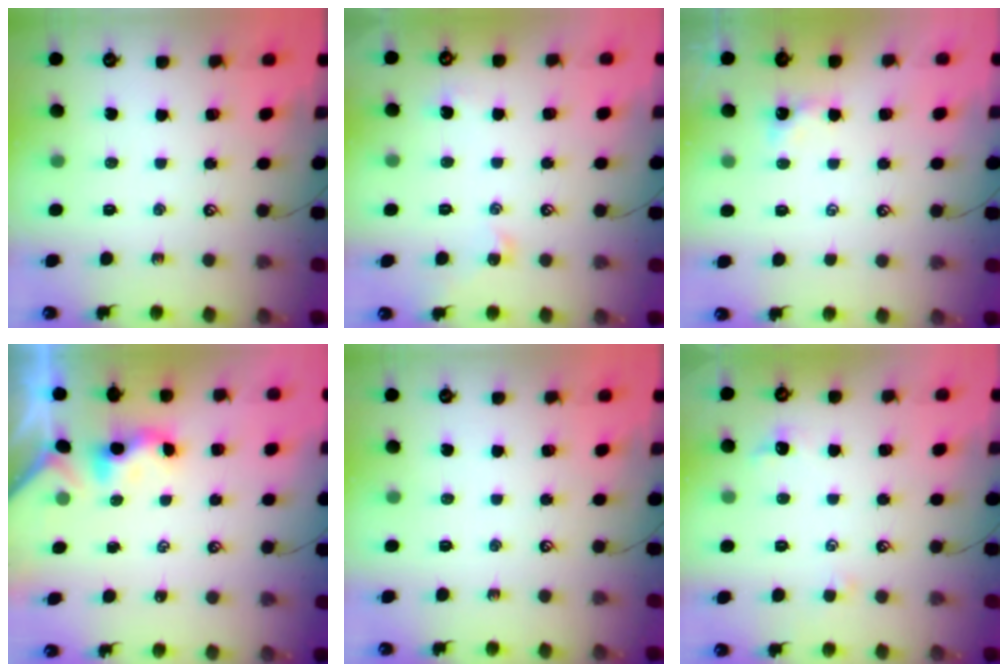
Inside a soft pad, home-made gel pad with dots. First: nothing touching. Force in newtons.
{"total": 1.5, "press": 1.4, "slide": 0.5}
{"total": 1.1, "press": 1.1, "slide": 0.3}
{"total": 0.5, "press": 0.4, "slide": 0.3}
{"total": 0.0}
{"total": 0.6, "press": 0.4, "slide": 0.5}